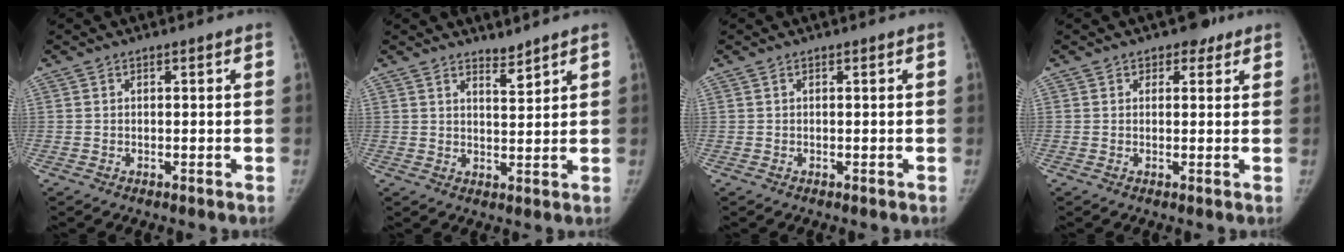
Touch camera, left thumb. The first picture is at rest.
{"total": 2.7, "force": [2.6, 0.3, 0.7], "torque": [-0.005, -0.029, 0.047]}
{"total": 0.0}
{"total": 2.7, "force": [1.8, 1.9, 0.7], "torque": [0.009, -0.006, 0.022]}